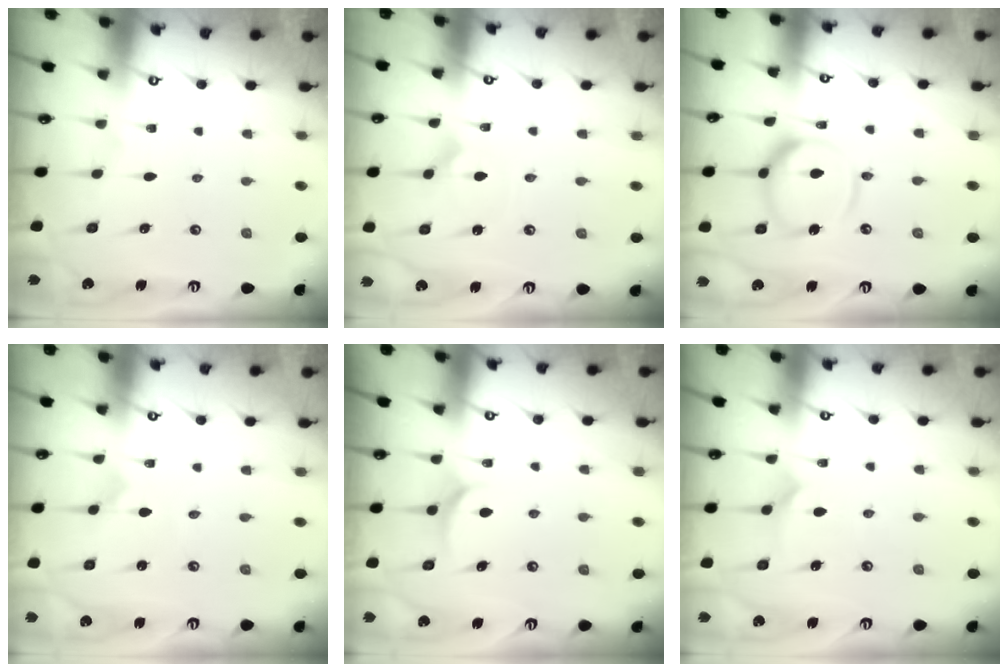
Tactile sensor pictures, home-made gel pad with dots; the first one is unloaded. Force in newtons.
{"total": 2.9, "press": 2.9, "slide": 0.0}
{"total": 12.1, "press": 12.0, "slide": 1.1}
{"total": 0.0}
{"total": 4.6, "press": 4.6, "slide": 0.1}
{"total": 6.1, "press": 6.1, "slide": 0.5}